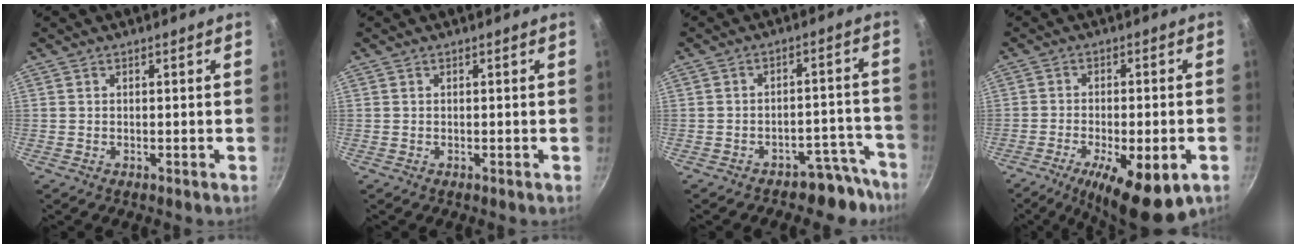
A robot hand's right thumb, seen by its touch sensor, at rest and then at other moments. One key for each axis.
{"total": 0.0}
{"total": 7.6, "fx": -6.3, "fy": 4.1, "fz": 1.3, "tx": 0.062, "ty": 0.084, "tz": -0.075}
{"total": 14.8, "fx": -6.5, "fy": 5.1, "fz": 12.3, "tx": -0.186, "ty": 0.005, "tz": -0.093}